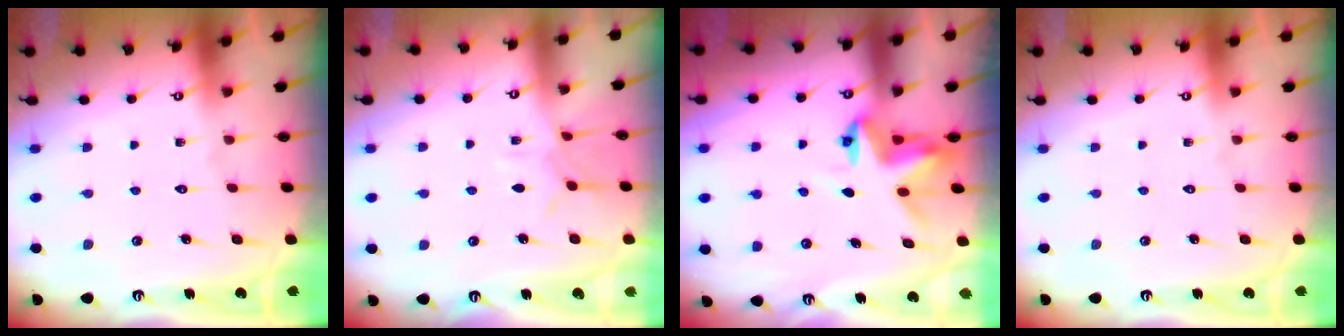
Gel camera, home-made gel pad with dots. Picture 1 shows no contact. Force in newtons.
{"total": 5.3, "press": 5.3, "slide": 0.6}
{"total": 4.9, "press": 4.9, "slide": 0.2}
{"total": 0.0}